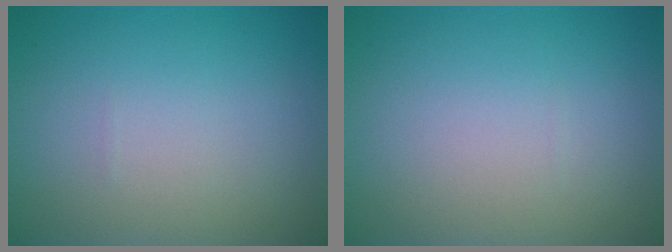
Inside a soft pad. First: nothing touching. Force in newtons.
{"total": 0.0}